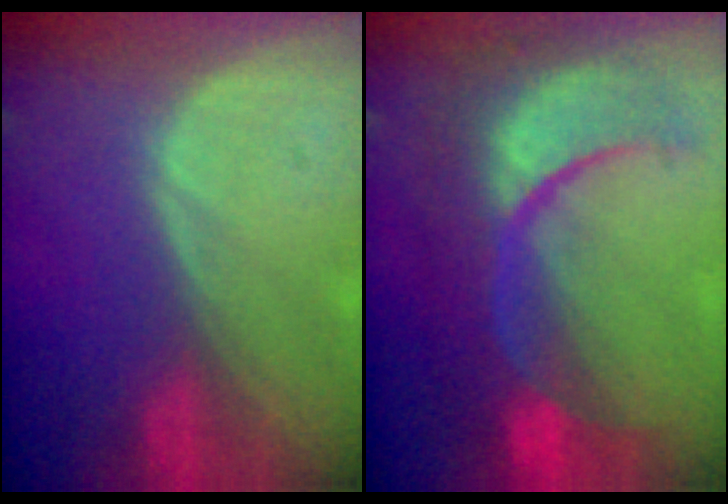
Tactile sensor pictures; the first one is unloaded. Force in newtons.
{"total": 12.5, "press": 12.4, "slide": 1.4}